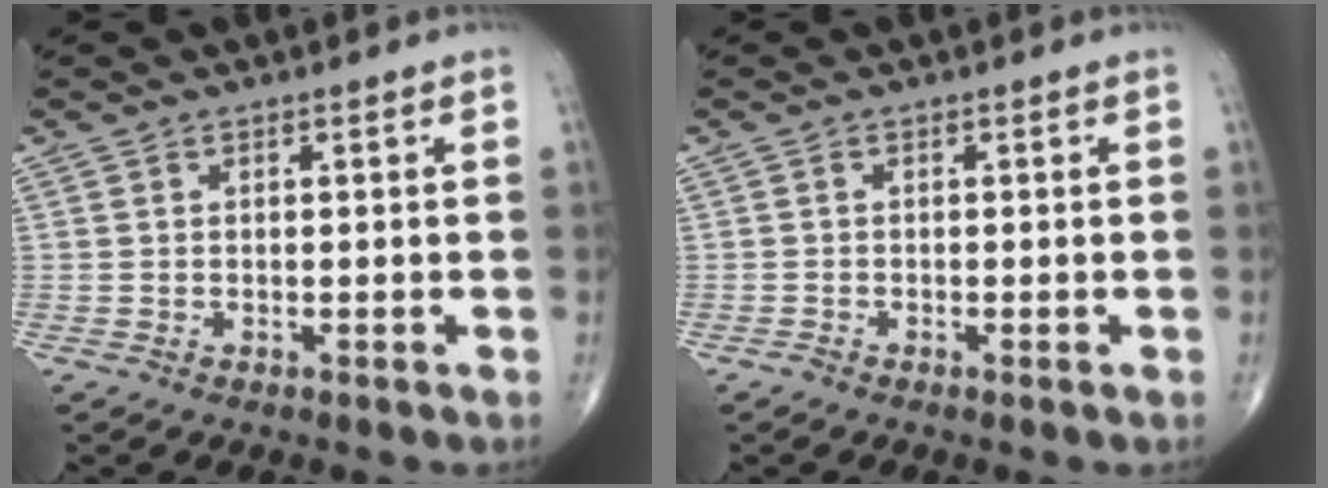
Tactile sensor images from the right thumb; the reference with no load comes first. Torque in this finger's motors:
{"motor_torque": [0.11, 0.01, -0.19, -0.55, 0.02]}